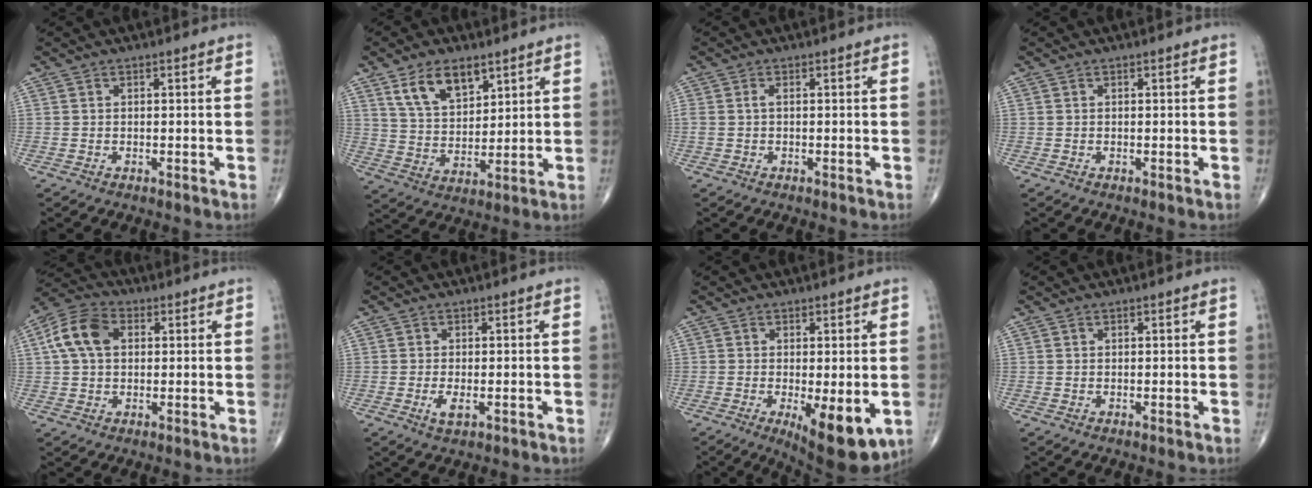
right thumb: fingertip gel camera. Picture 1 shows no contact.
{"total": 11.3, "force": [6.7, 6.0, 6.8], "torque": [-0.103, -0.033, 0.133]}
{"total": 1.2, "force": [0.1, 0.5, 1.1], "torque": [-0.030, 0.005, 0.004]}
{"total": 0.0}
{"total": 9.5, "force": [2.1, 6.4, 6.7], "torque": [-0.130, 0.021, 0.031]}
{"total": 2.5, "force": [-0.8, 1.0, 2.2], "torque": [-0.043, -0.005, -0.014]}
{"total": 10.5, "force": [-3.0, 3.6, 9.4], "torque": [-0.123, -0.022, -0.034]}
{"total": 0.0}